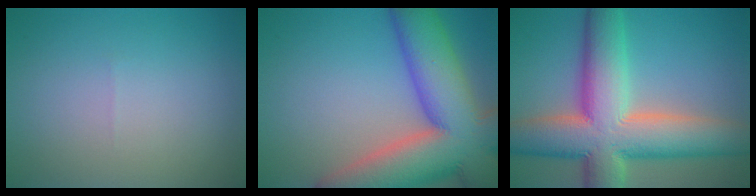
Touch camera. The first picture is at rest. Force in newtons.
{"total": 15.8, "press": 15.8, "slide": 1.0}
{"total": 13.4, "press": 13.3, "slide": 1.3}